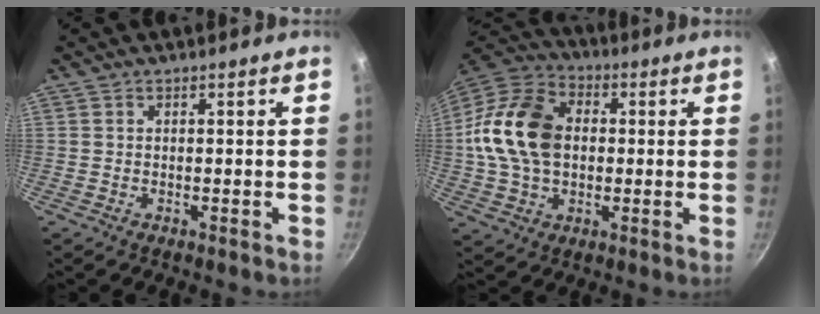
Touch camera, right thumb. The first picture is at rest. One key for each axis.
{"total": 18.3, "fx": 0.9, "fy": 13.2, "fz": 12.6, "tx": -0.224, "ty": 0.029, "tz": 0.004}